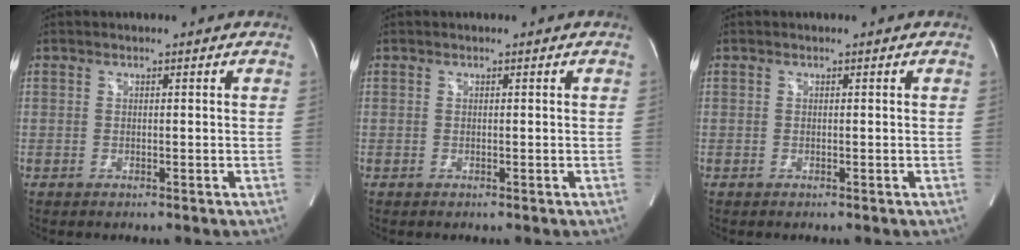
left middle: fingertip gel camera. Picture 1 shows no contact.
{"total": 0.0}
{"total": 0.0}